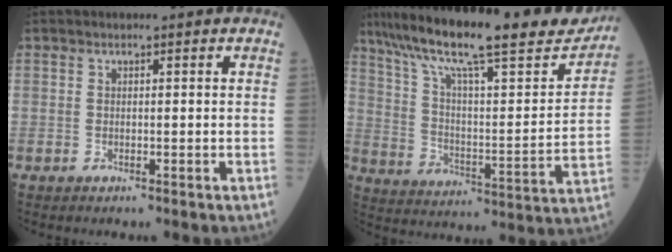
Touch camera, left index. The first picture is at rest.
{"total": 26.8, "force": [21.9, 4.1, 14.9], "torque": [-0.252, -0.006, 0.317]}